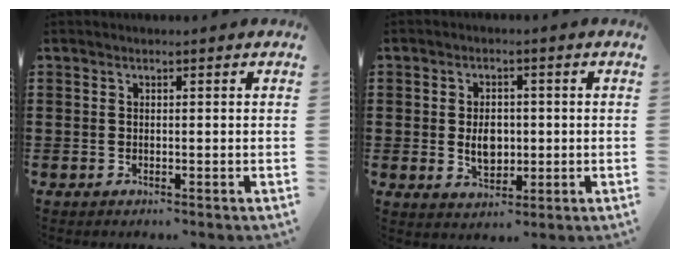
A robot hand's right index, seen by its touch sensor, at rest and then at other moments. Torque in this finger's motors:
{"motor_torque": [2.14, 0.00, 0.49, 0.02]}